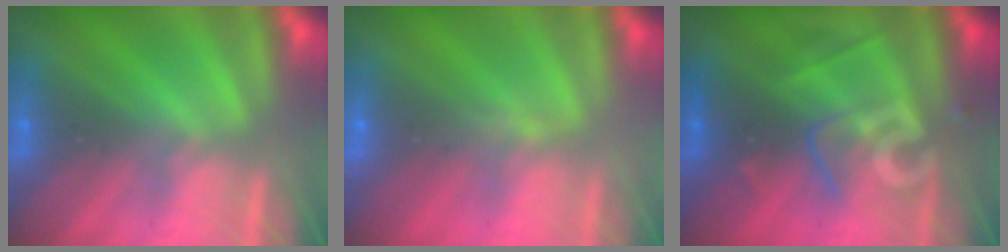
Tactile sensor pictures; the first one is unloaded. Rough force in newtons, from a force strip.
{"total": 2.9}
{"total": 2.5}